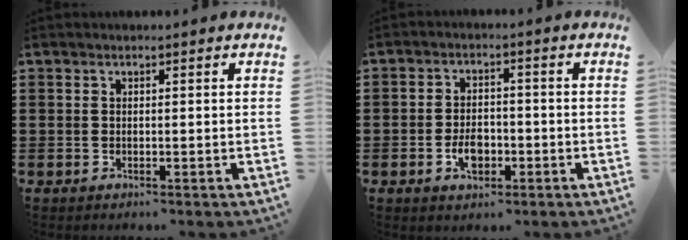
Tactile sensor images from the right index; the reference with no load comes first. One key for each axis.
{"total": 4.1, "fx": -1.4, "fy": 2.6, "fz": 2.8, "tx": -0.058, "ty": 0.002, "tz": -0.027}